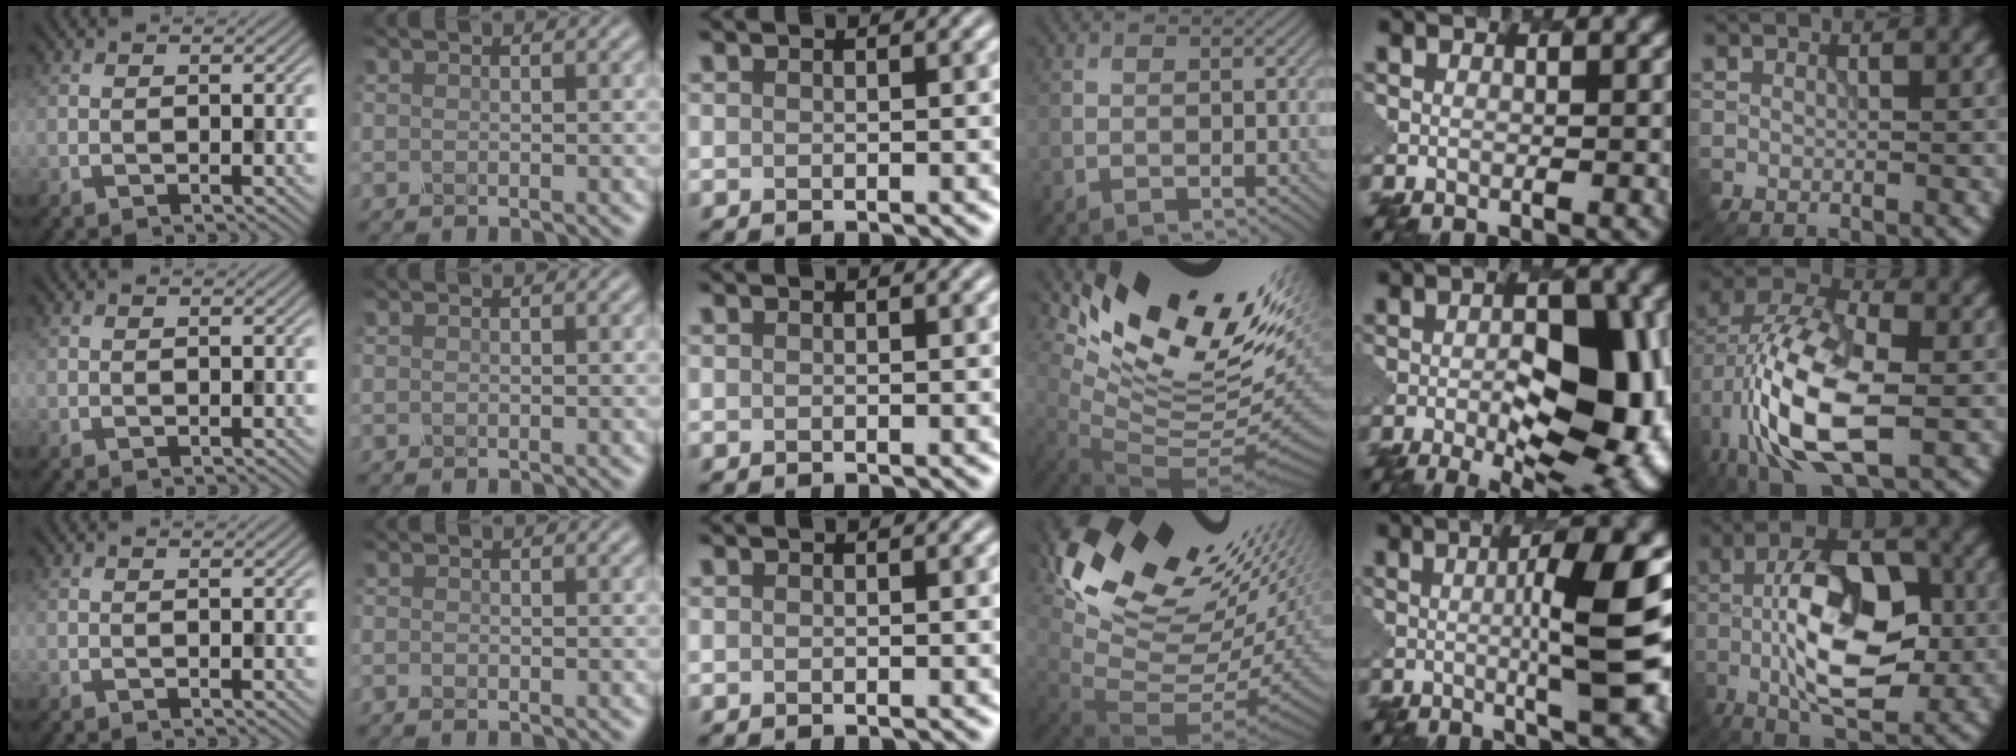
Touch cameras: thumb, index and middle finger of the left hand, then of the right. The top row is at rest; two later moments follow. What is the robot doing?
{"motion": "dispense", "object": "glue stick"}